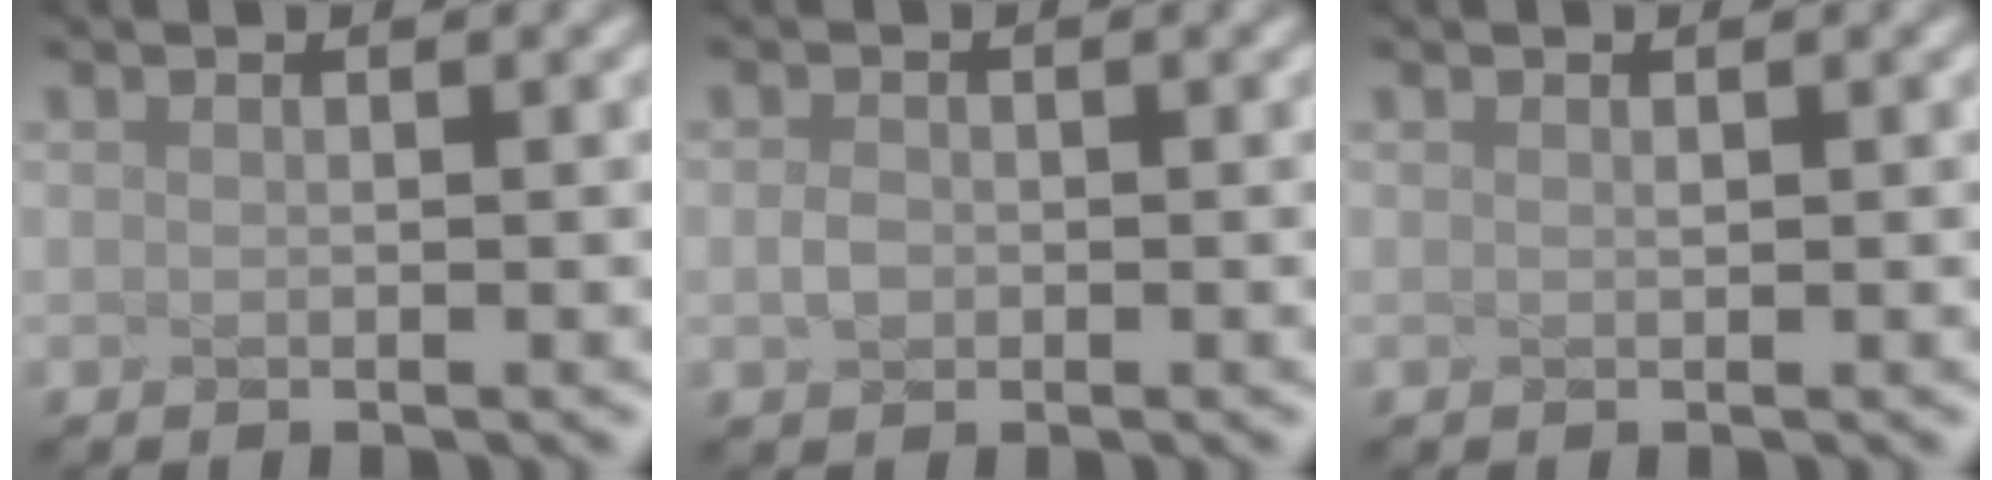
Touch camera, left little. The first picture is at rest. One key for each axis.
{"total": 1.7, "fx": -1.4, "fy": -0.6, "fz": -0.7, "tx": -0.028, "ty": -0.007, "tz": 0.019}
{"total": 0.6, "fx": -0.3, "fy": -0.4, "fz": -0.3, "tx": -0.002, "ty": -0.010, "tz": 0.008}